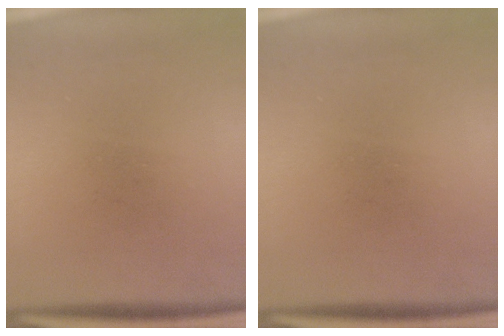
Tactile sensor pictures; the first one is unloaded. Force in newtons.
{"total": 0.0}